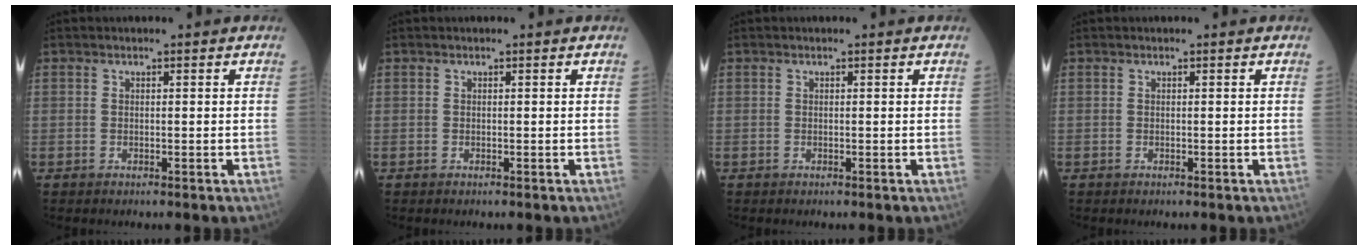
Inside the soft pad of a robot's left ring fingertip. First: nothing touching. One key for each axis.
{"total": 0.0}
{"total": 0.0}
{"total": 0.0}